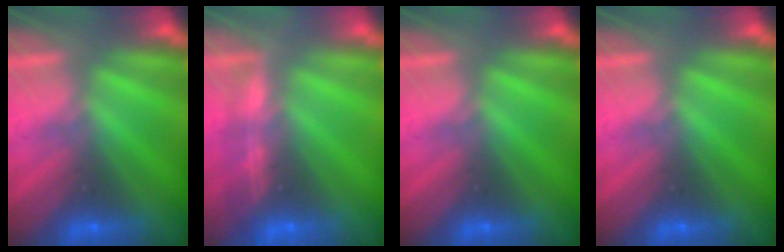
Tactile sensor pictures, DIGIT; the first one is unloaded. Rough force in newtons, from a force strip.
{"total": 1.5}
{"total": 0.0}
{"total": 0.0}